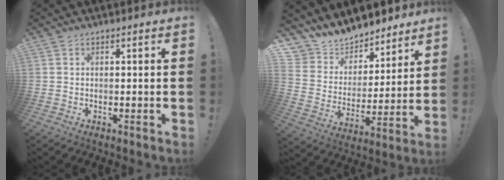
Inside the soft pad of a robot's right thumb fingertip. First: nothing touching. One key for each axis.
{"total": 10.1, "fx": 9.2, "fy": 4.2, "fz": 0.9, "tx": -0.040, "ty": -0.084, "tz": 0.169}